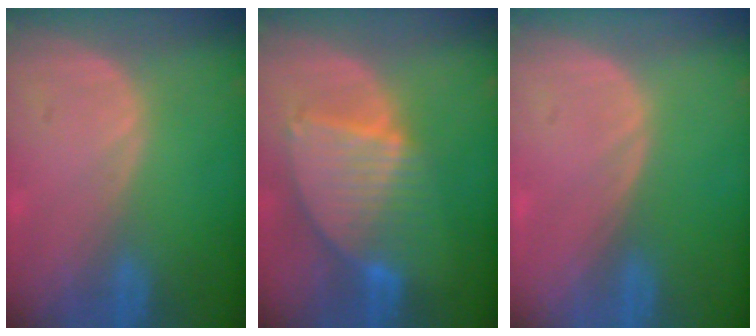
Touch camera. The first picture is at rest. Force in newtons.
{"total": 8.4, "press": 7.5, "slide": 3.8}
{"total": 0.0}